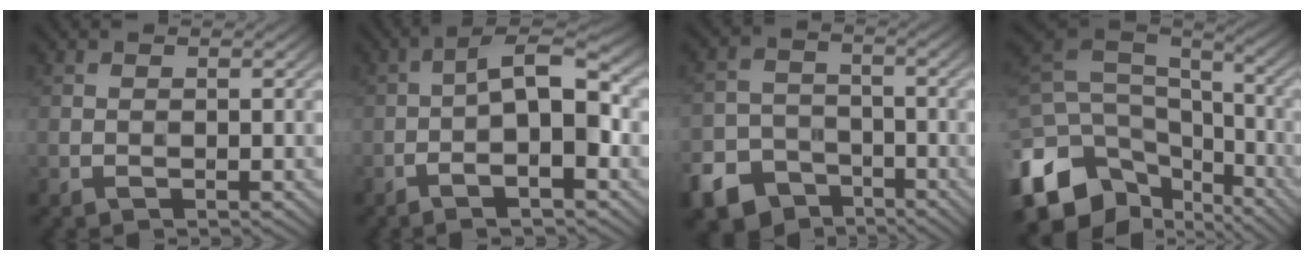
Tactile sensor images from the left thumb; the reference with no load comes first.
{"total": 7.3, "force": [-1.9, 1.9, 6.8], "torque": [-0.104, 0.011, -0.031]}
{"total": 8.6, "force": [-5.8, 5.6, 3.1], "torque": [-0.074, -0.025, -0.101]}
{"total": 14.7, "force": [-7.0, 9.2, 9.1], "torque": [-0.257, -0.029, -0.100]}